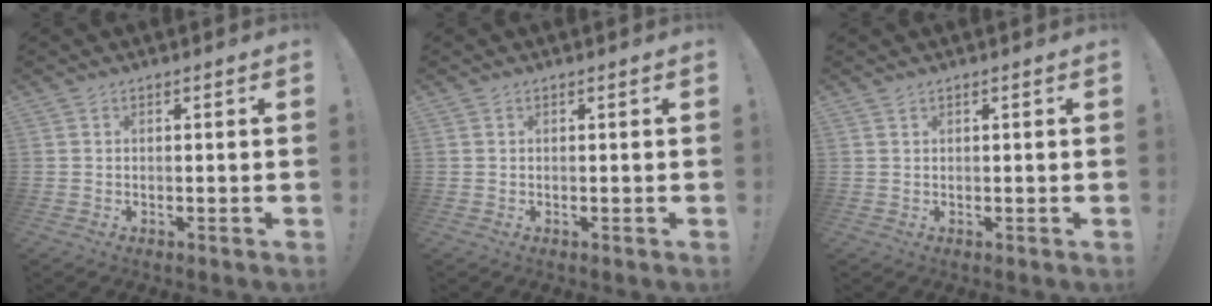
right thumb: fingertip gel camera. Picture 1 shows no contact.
{"total": 0.0}
{"total": 0.5, "force": [0.5, 0.1, 0.2], "torque": [-0.004, 0.000, 0.010]}